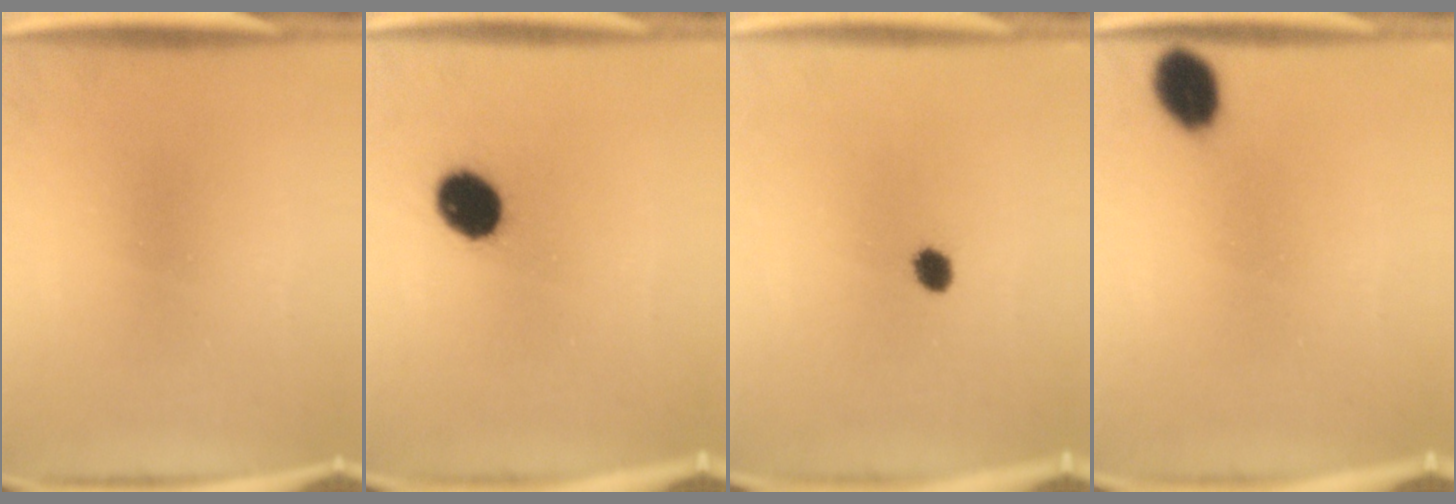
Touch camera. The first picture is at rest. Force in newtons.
{"total": 9.3}
{"total": 2.8}
{"total": 7.0}